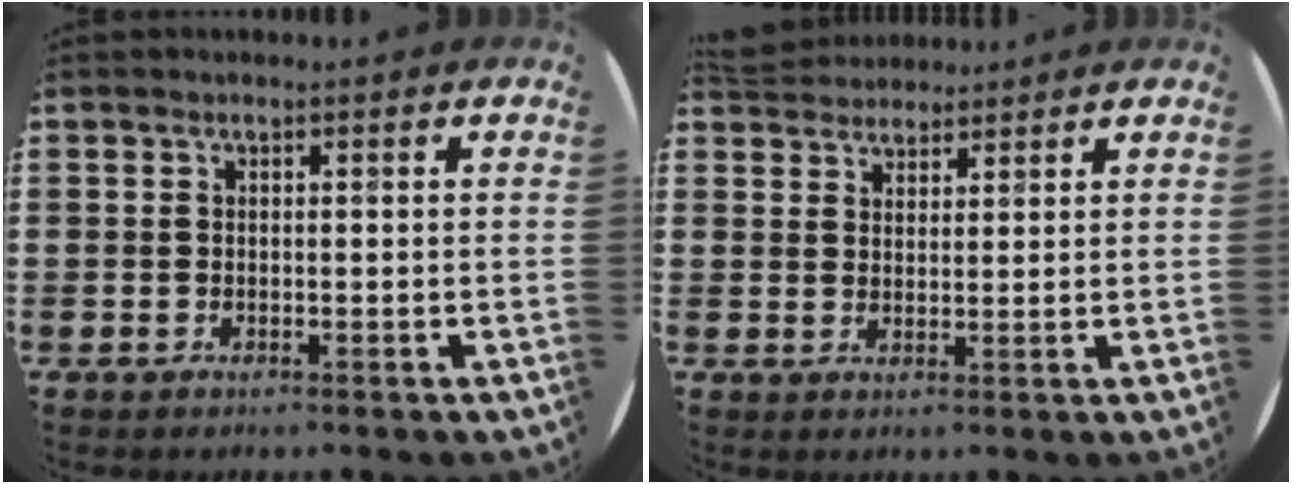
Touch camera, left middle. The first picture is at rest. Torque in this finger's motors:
{"motor_torque": [0.49, -0.59, -0.01, 0.01]}